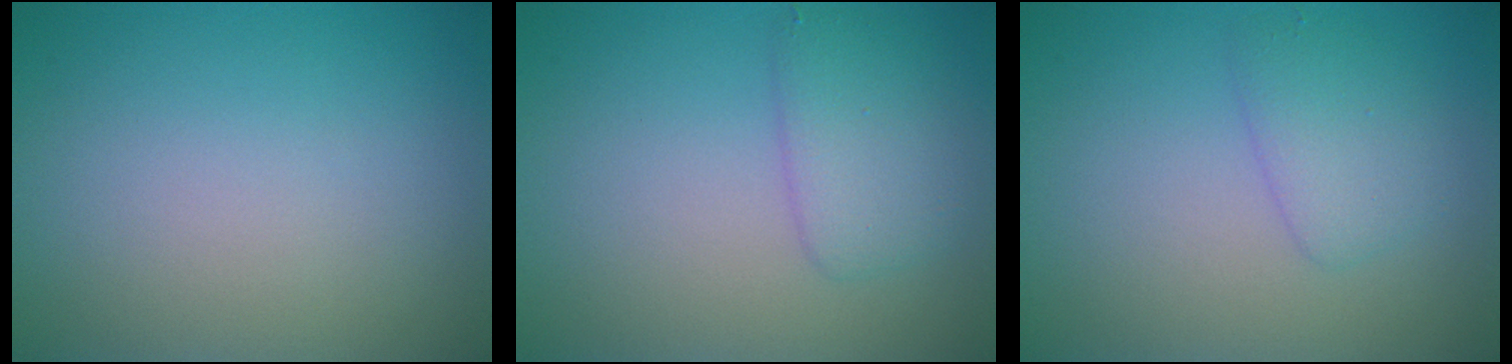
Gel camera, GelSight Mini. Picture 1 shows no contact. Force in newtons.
{"total": 2.8, "press": 2.8, "slide": 0.1}
{"total": 2.2, "press": 2.2, "slide": 0.2}